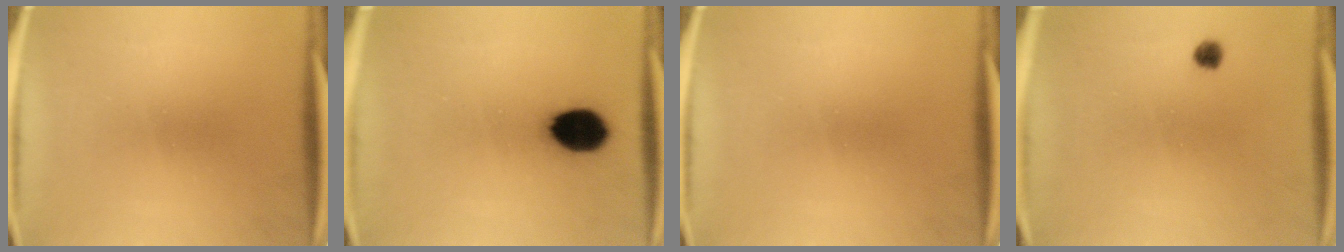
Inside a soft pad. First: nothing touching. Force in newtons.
{"total": 10.1}
{"total": 0.0}
{"total": 1.8}